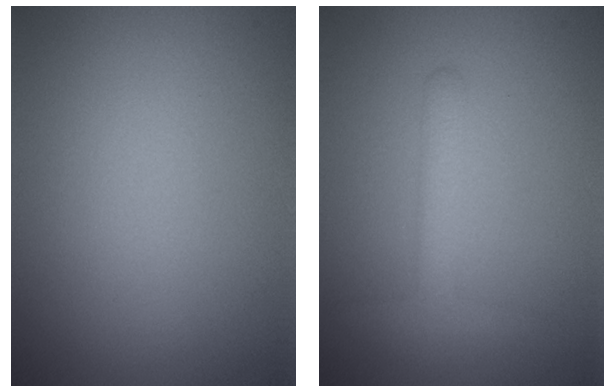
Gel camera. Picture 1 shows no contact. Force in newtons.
{"total": 2.2, "press": 2.2, "slide": 0.1}